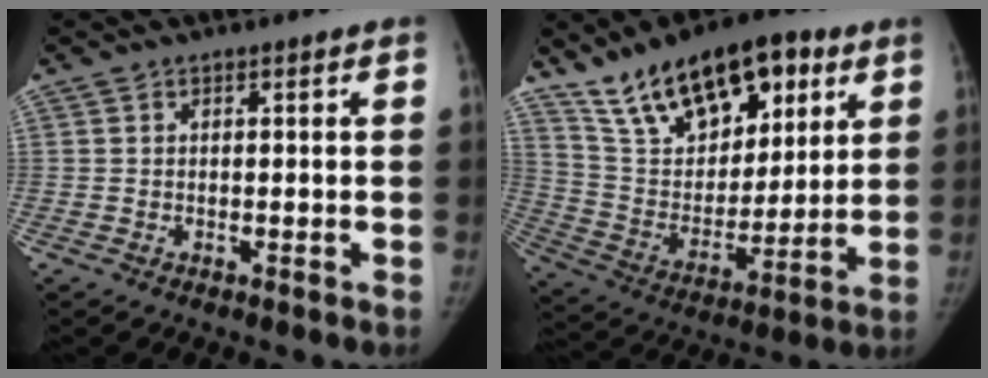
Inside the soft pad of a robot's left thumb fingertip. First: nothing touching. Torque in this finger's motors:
{"motor_torque": [1.98, 1.99, 1.53, -1.24, 0.08]}